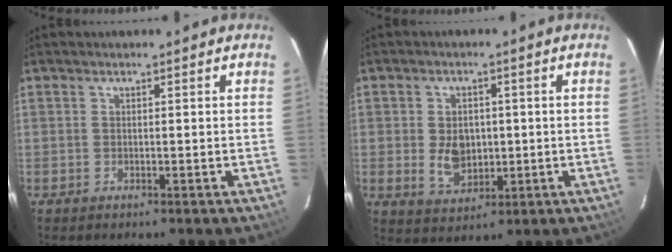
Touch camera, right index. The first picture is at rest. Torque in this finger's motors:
{"motor_torque": [0.67, 0.03, 0.34, 0.06]}